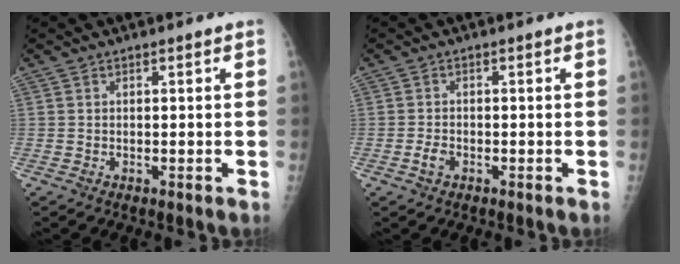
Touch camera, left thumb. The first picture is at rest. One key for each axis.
{"total": 2.0, "fx": -0.9, "fy": 1.3, "fz": 1.2, "tx": -0.020, "ty": 0.004, "tz": -0.018}